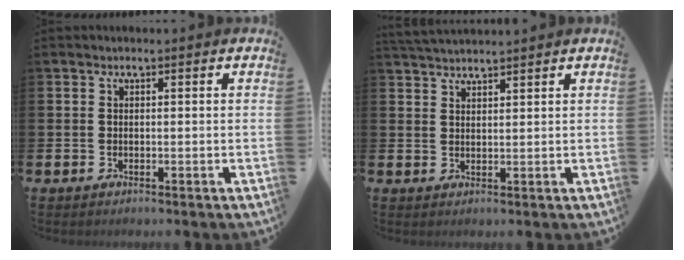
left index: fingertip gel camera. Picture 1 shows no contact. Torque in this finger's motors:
{"motor_torque": [1.04, -1.10, 0.17, 0.03]}